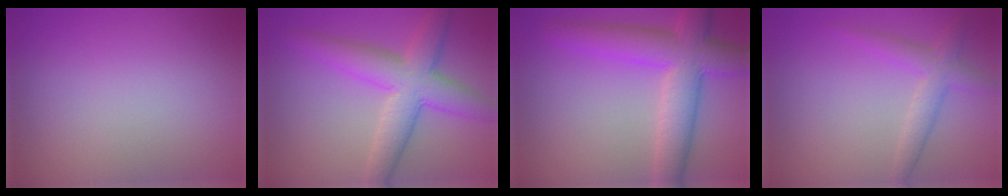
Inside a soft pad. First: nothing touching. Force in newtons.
{"total": 6.4, "press": 6.4, "slide": 0.2}
{"total": 7.6, "press": 7.6, "slide": 0.4}
{"total": 2.8, "press": 2.8, "slide": 0.0}